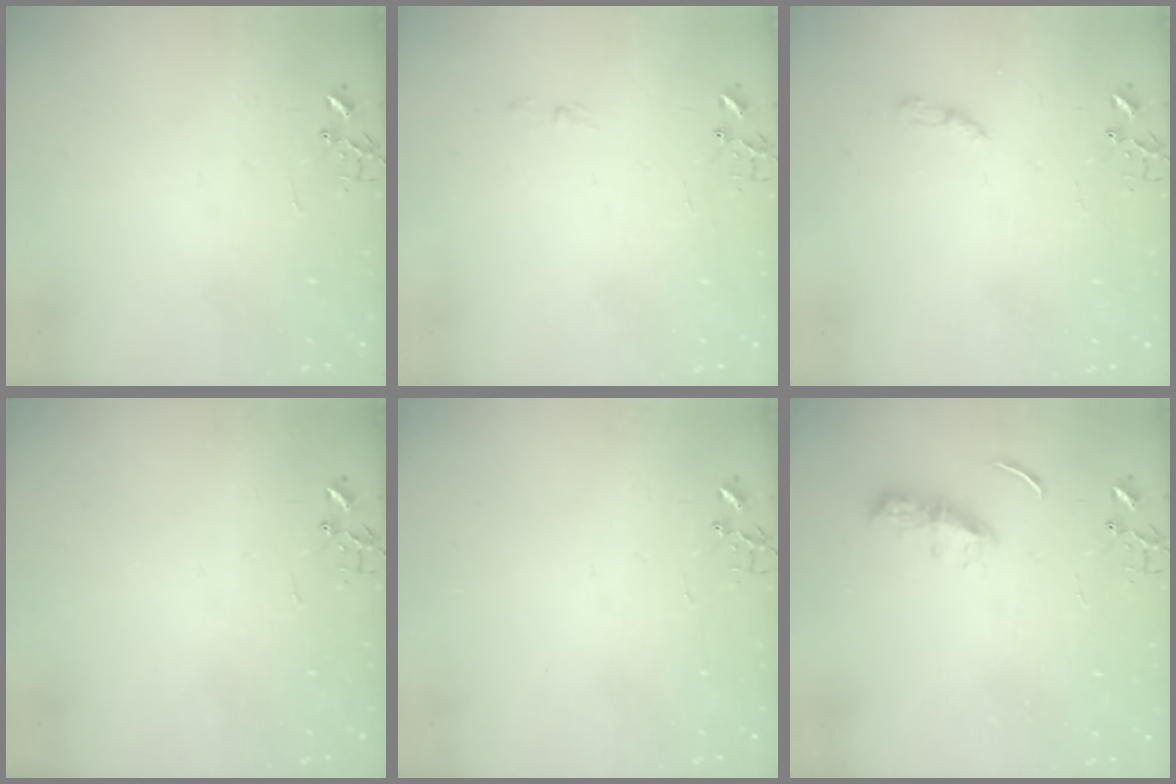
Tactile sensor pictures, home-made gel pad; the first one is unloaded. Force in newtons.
{"total": 2.9, "press": 2.9, "slide": 0.4}
{"total": 3.7, "press": 3.6, "slide": 0.4}
{"total": 0.0}
{"total": 0.0}
{"total": 6.7, "press": 6.6, "slide": 0.6}